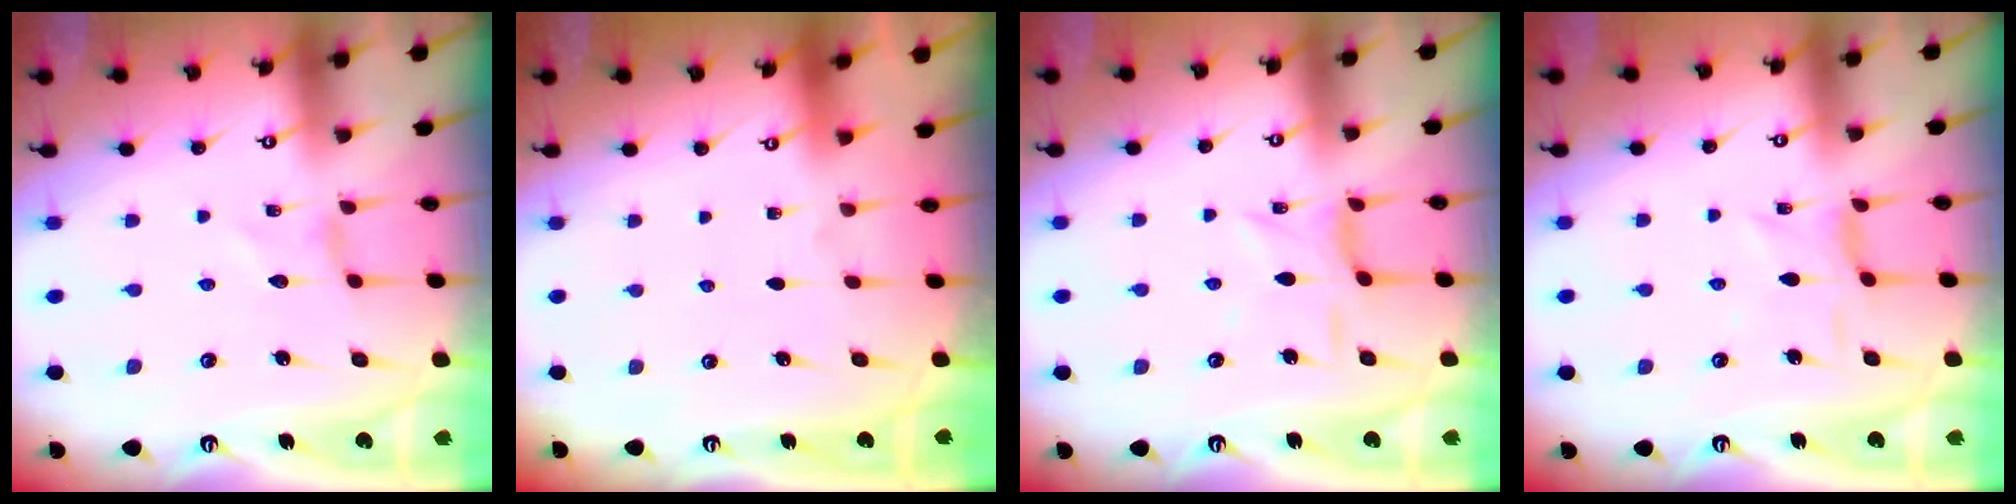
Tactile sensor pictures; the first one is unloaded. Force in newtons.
{"total": 0.0}
{"total": 4.6, "press": 4.5, "slide": 0.6}
{"total": 2.1, "press": 2.1, "slide": 0.6}